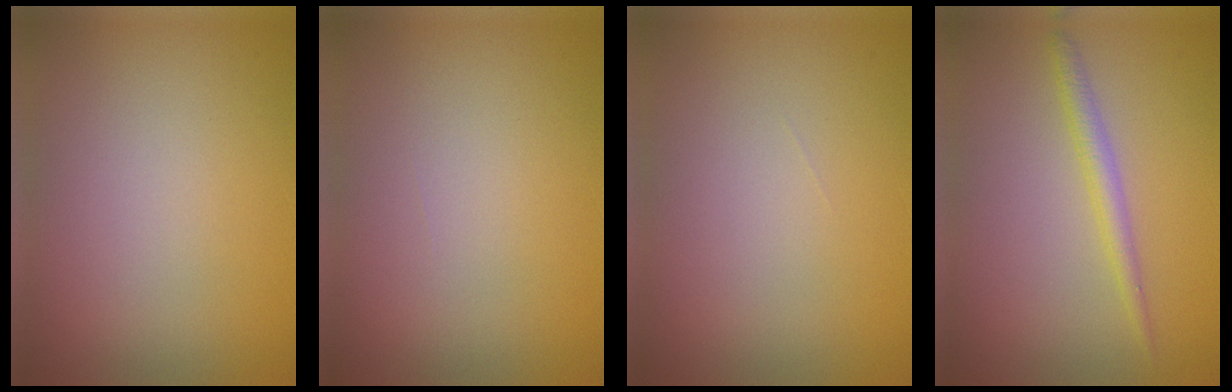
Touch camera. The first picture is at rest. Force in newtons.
{"total": 0.0}
{"total": 0.0}
{"total": 1.8, "press": 1.8, "slide": 0.1}